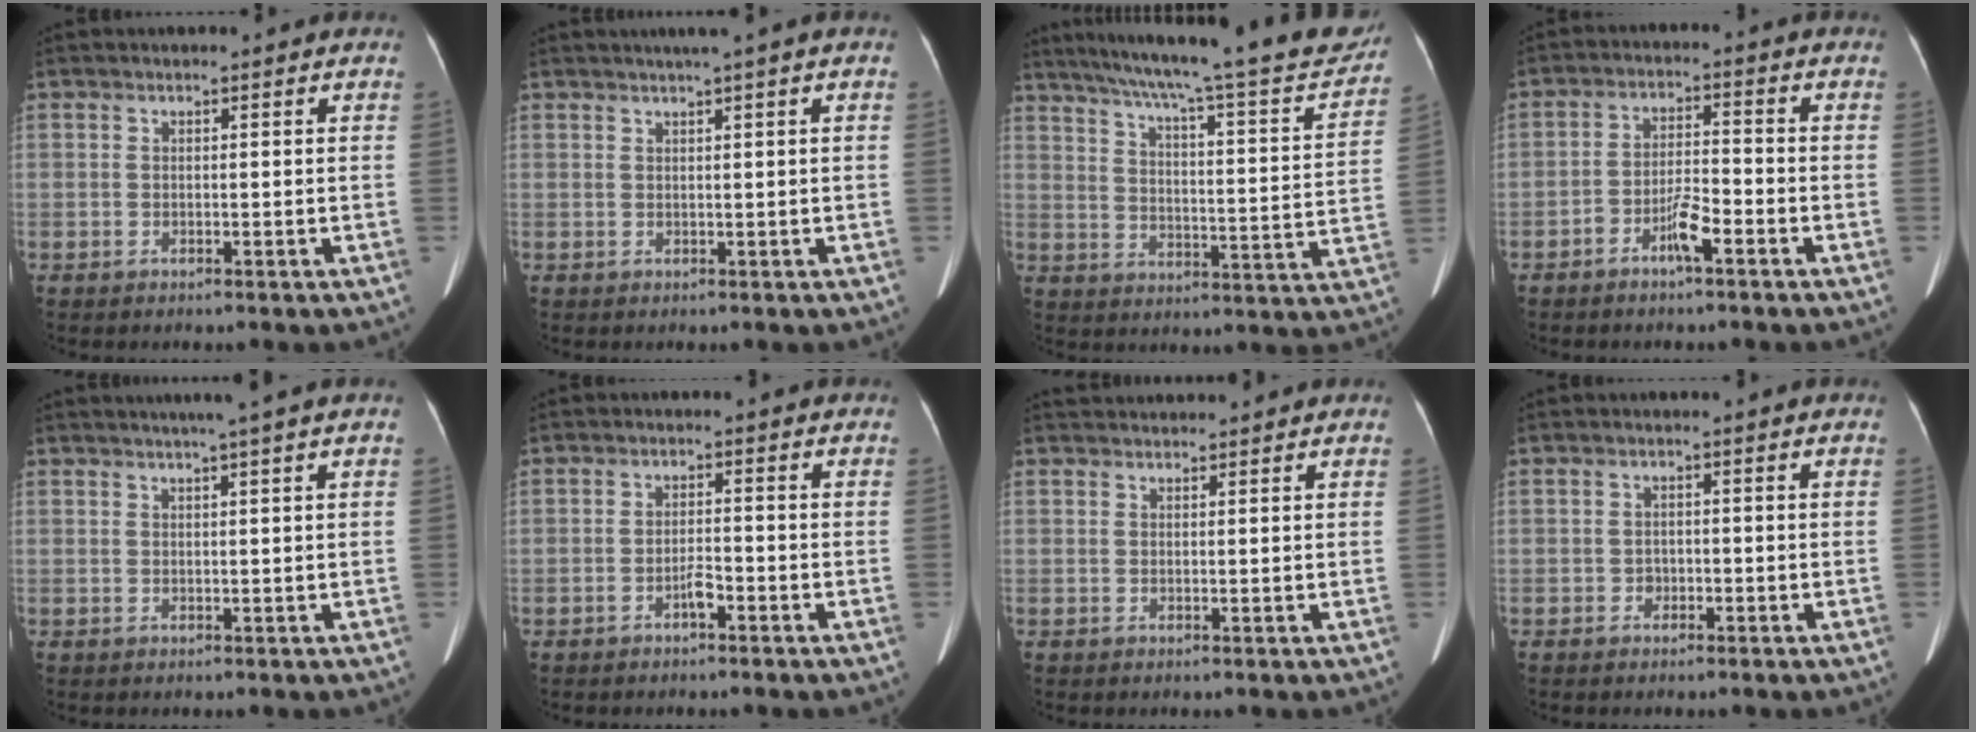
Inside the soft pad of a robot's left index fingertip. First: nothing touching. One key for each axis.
{"total": 2.6, "fx": 1.5, "fy": -0.5, "fz": 2.0, "tx": -0.034, "ty": 0.011, "tz": 0.028}
{"total": 27.7, "fx": 23.9, "fy": 2.6, "fz": 13.8, "tx": -0.215, "ty": -0.030, "tz": 0.308}
{"total": 4.7, "fx": -2.9, "fy": 0.9, "fz": 3.6, "tx": -0.076, "ty": 0.008, "tz": -0.053}
{"total": 3.6, "fx": 2.5, "fy": -1.0, "fz": 2.4, "tx": -0.031, "ty": 0.011, "tz": 0.042}
{"total": 2.2, "fx": -1.5, "fy": 0.5, "fz": 1.5, "tx": -0.026, "ty": 0.002, "tz": -0.024}
{"total": 4.0, "fx": 3.9, "fy": 0.5, "fz": 0.8, "tx": -0.010, "ty": 0.038, "tz": 0.058}
{"total": 1.3, "fx": -0.7, "fy": 1.0, "fz": 0.3, "tx": -0.004, "ty": 0.005, "tz": -0.012}